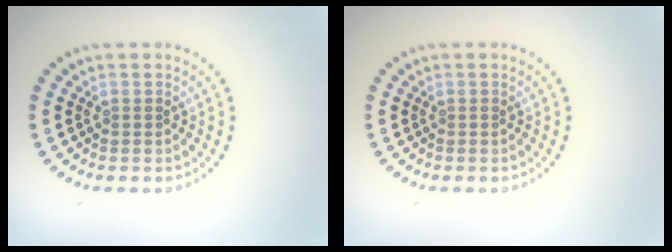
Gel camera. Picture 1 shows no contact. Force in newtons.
{"total": 0.0}